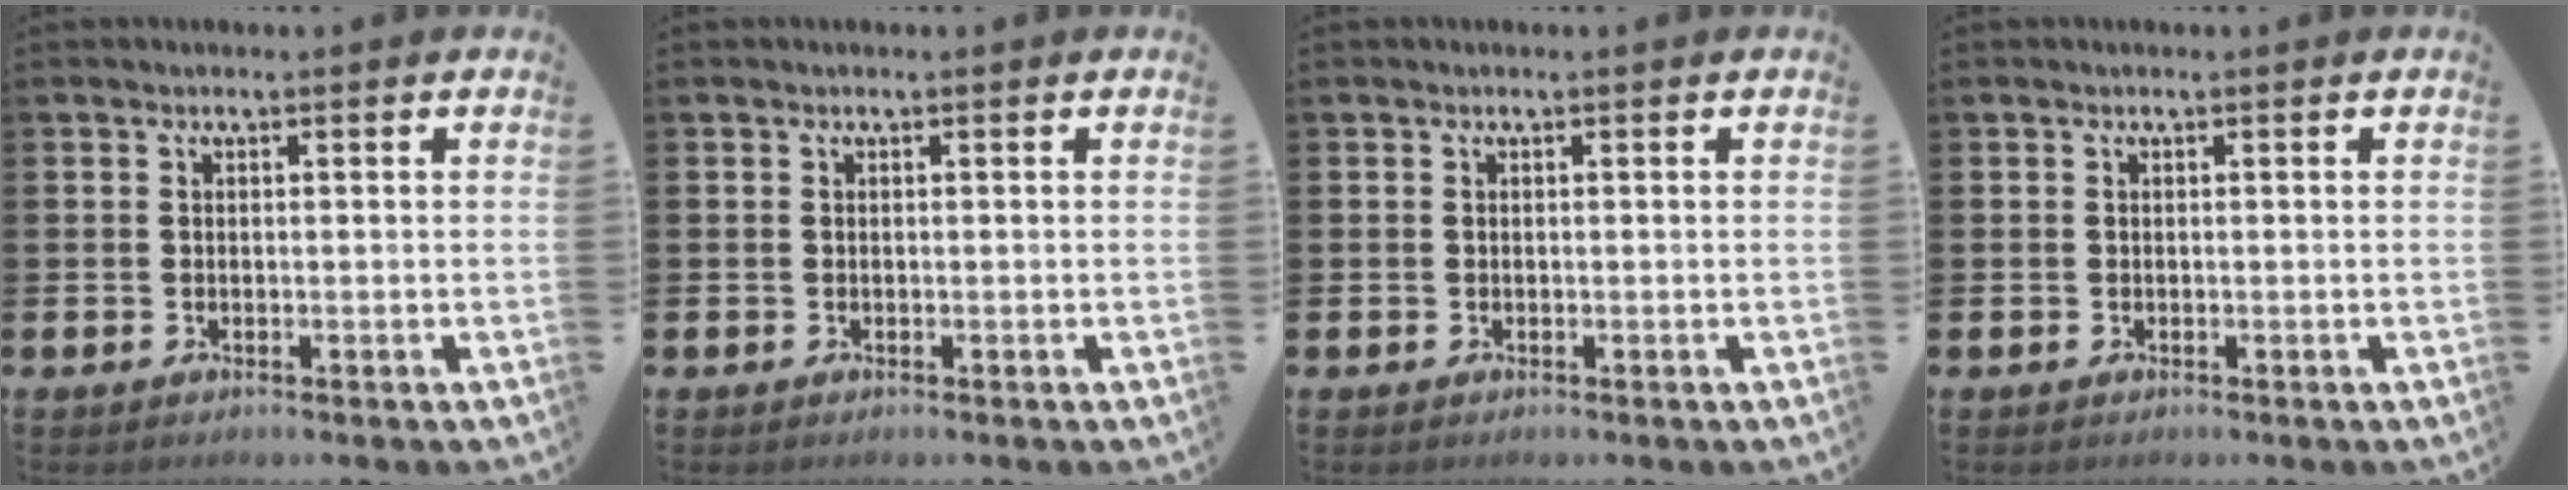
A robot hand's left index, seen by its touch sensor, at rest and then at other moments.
{"total": 0.0}
{"total": 0.0}
{"total": 0.0}